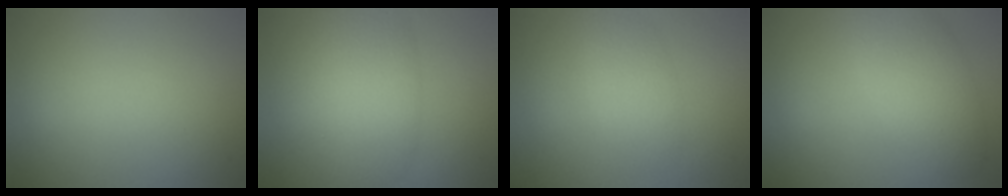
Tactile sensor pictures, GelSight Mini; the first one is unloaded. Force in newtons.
{"total": 6.1, "press": 6.1, "slide": 0.2}
{"total": 2.4, "press": 2.4, "slide": 0.2}
{"total": 4.3, "press": 4.3, "slide": 0.1}